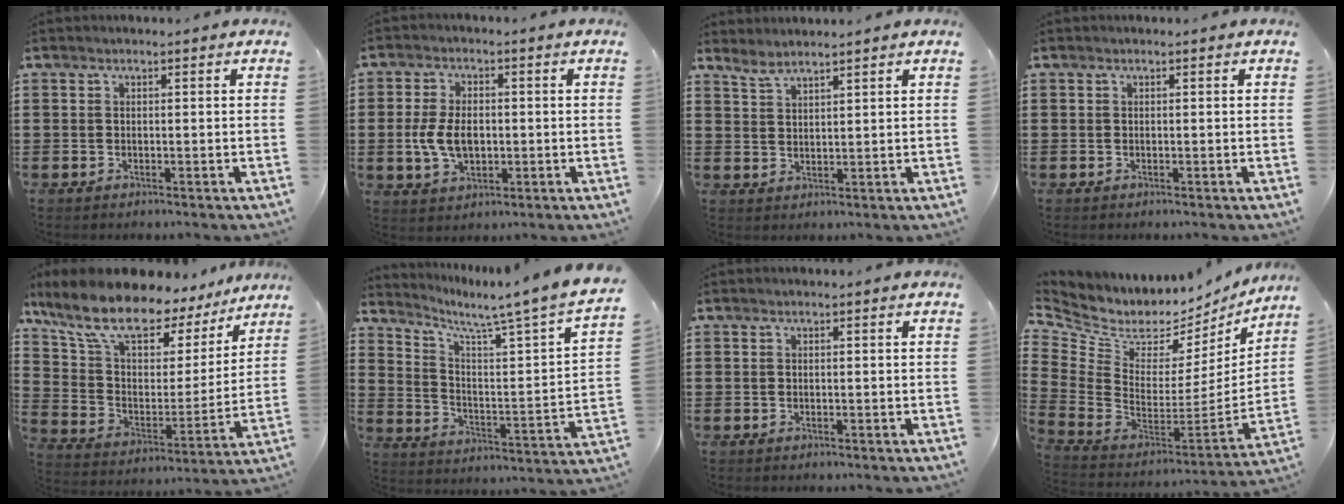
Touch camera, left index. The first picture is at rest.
{"total": 6.5, "force": [-0.5, 3.9, 5.2], "torque": [-0.109, 0.000, -0.014]}
{"total": 2.5, "force": [2.4, 0.2, 0.5], "torque": [-0.016, -0.003, 0.048]}
{"total": 0.0}
{"total": 12.1, "force": [9.9, 4.1, 5.5], "torque": [-0.150, -0.062, 0.170]}
{"total": 5.4, "force": [4.4, -0.6, 3.0], "torque": [-0.071, -0.050, 0.059]}
{"total": 0.0}
{"total": 5.0, "force": [3.8, 3.0, 1.4], "torque": [-0.070, -0.052, 0.062]}